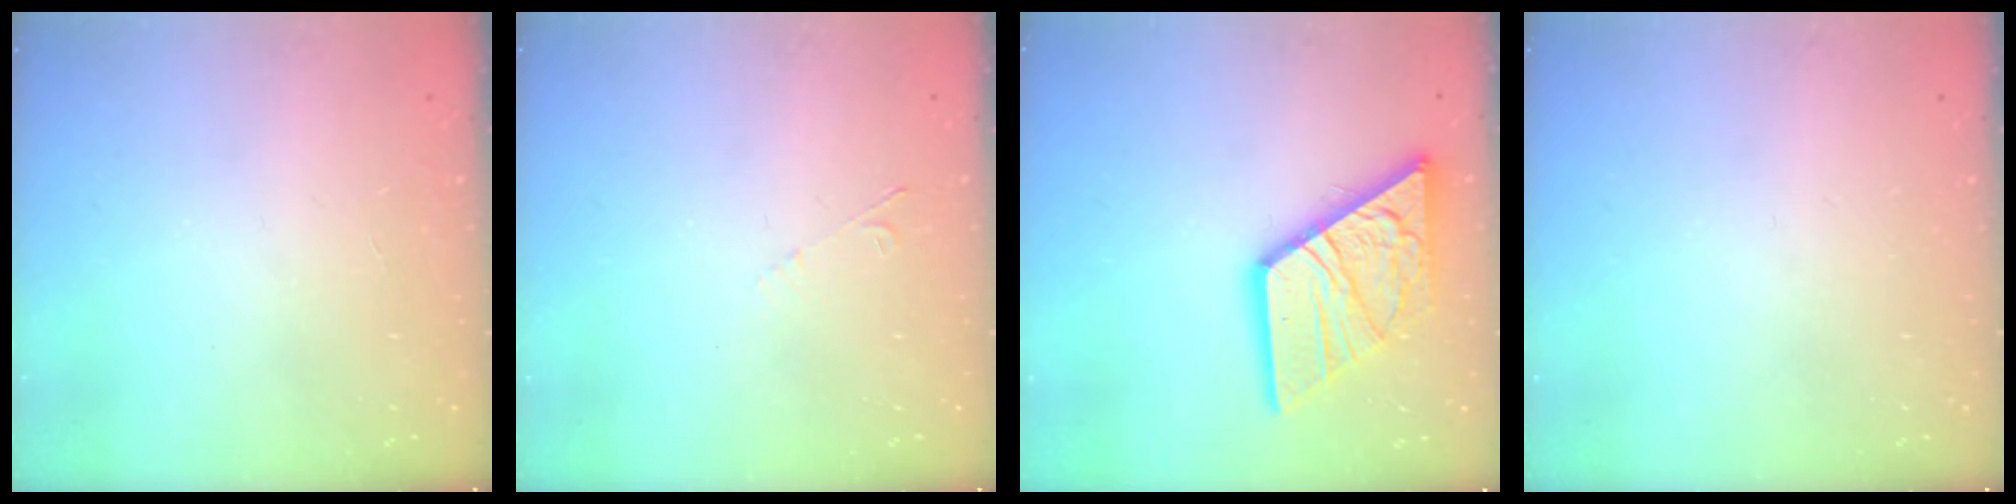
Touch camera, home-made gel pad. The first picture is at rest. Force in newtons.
{"total": 2.9, "press": 2.8, "slide": 0.4}
{"total": 17.6, "press": 17.5, "slide": 2.1}
{"total": 0.0}